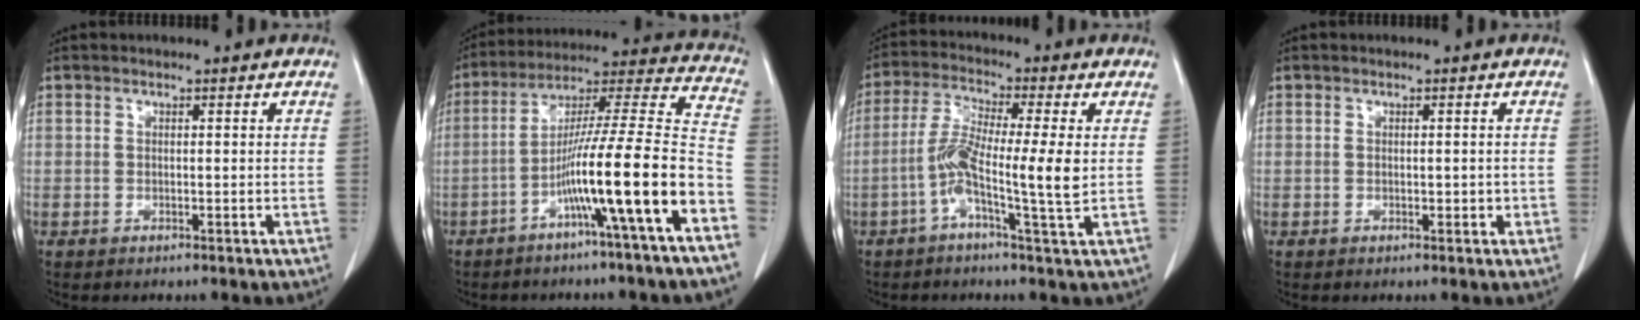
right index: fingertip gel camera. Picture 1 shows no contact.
{"total": 17.9, "force": [-7.8, -1.1, 16.1], "torque": [-0.252, 0.007, -0.136]}
{"total": 9.5, "force": [-1.2, 0.1, 9.5], "torque": [-0.183, 0.007, -0.034]}
{"total": 1.3, "force": [-0.1, 0.8, 1.1], "torque": [-0.012, 0.003, 0.000]}